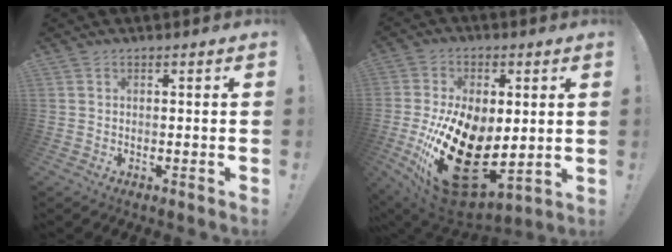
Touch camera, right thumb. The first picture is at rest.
{"total": 25.8, "force": [-4.4, 15.5, 20.1], "torque": [-0.371, 0.012, -0.050]}